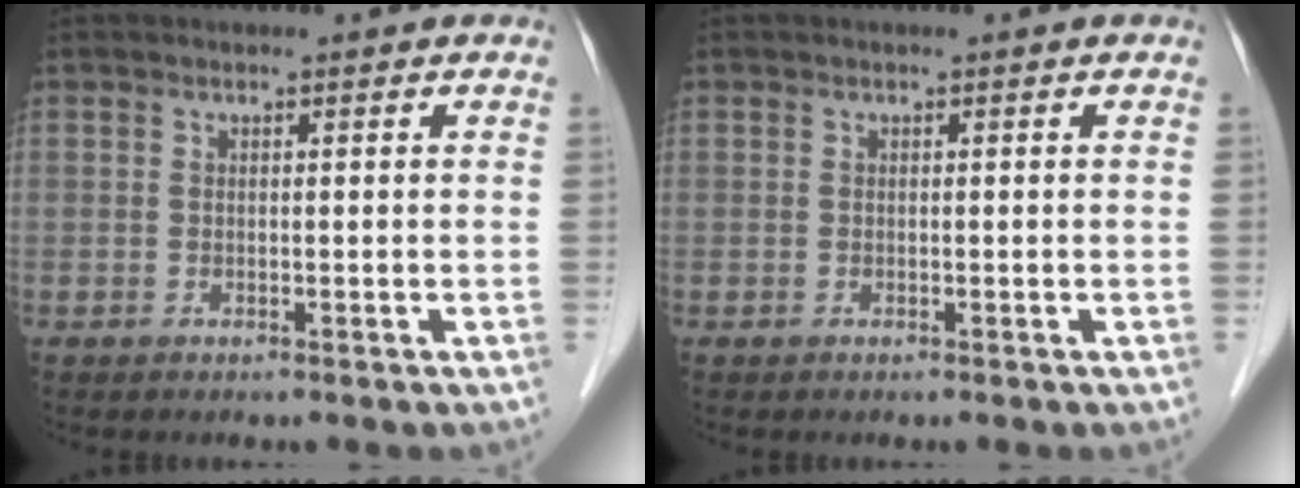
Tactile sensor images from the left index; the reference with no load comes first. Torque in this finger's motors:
{"motor_torque": [0.00, 0.00, 0.00, 0.00]}